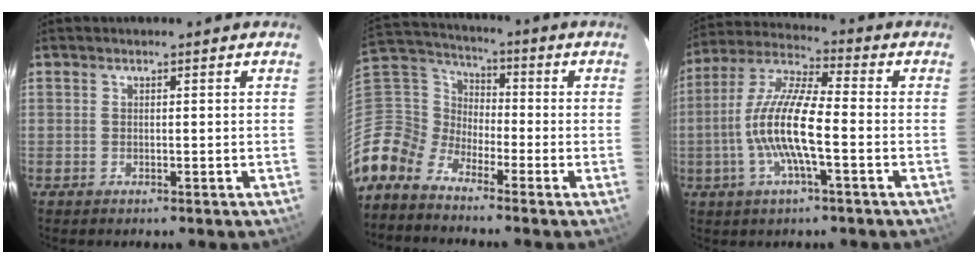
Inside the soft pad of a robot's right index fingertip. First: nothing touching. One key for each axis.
{"total": 9.7, "fx": -7.5, "fy": 5.9, "fz": 1.9, "tx": -0.067, "ty": 0.029, "tz": -0.185}
{"total": 13.3, "fx": -2.8, "fy": 2.6, "fz": 12.8, "tx": -0.260, "ty": 0.003, "tz": -0.058}